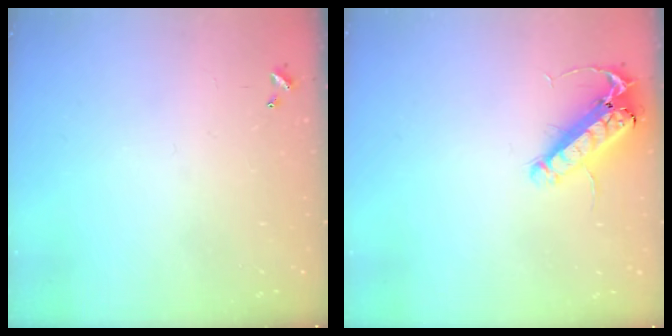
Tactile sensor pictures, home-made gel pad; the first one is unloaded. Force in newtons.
{"total": 14.7, "press": 14.5, "slide": 2.6}